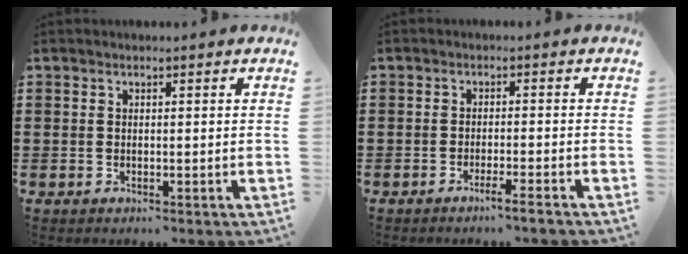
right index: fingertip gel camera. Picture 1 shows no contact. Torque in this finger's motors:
{"motor_torque": [1.22, 0.93, -0.01, -0.01]}